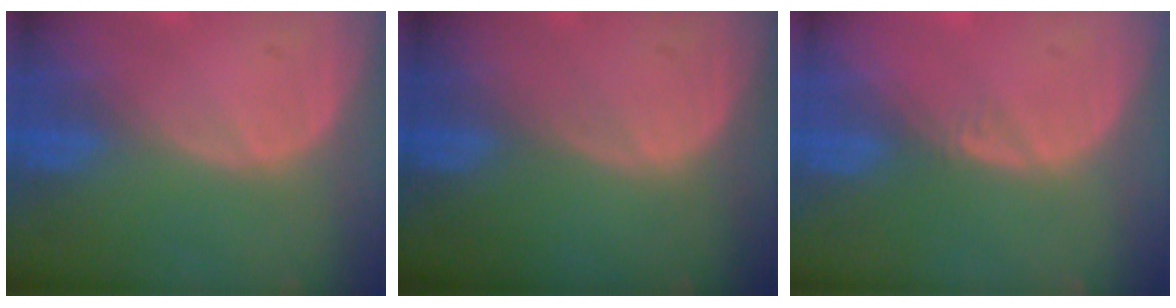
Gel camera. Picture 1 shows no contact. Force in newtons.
{"total": 0.0}
{"total": 0.5, "press": 0.5, "slide": 0.2}